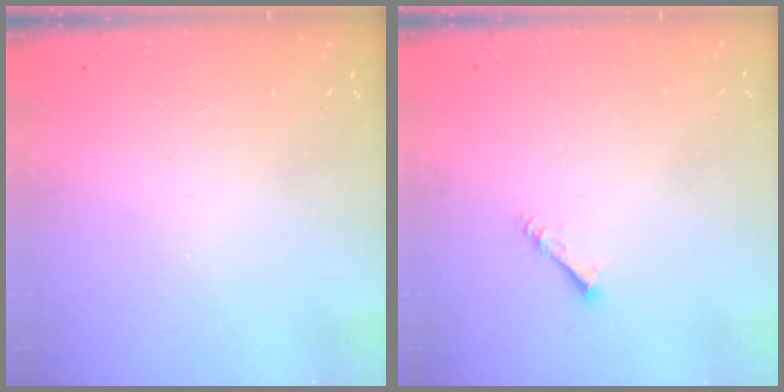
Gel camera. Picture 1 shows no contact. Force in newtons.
{"total": 1.8, "press": 1.8, "slide": 0.1}